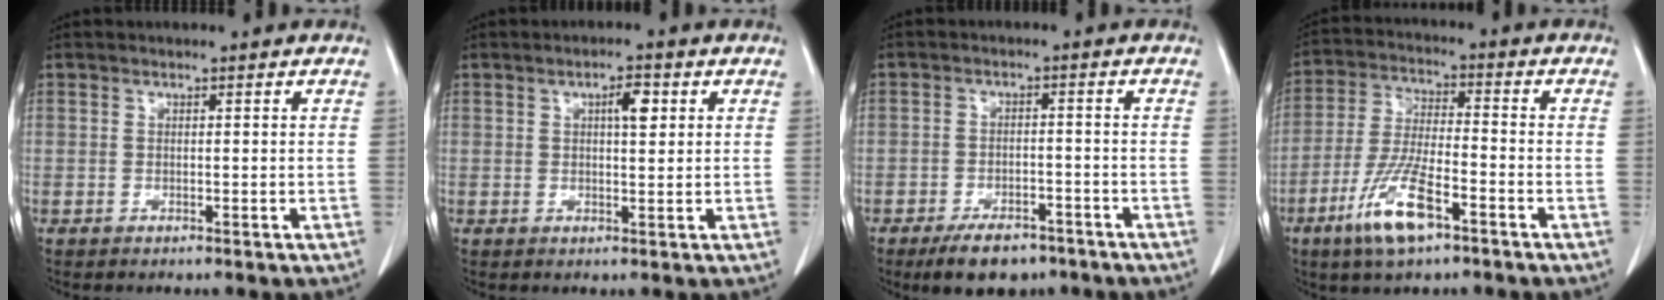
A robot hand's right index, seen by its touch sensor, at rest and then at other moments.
{"total": 3.3, "force": [1.2, 0.9, 2.9], "torque": [-0.048, 0.002, 0.017]}
{"total": 7.0, "force": [-5.2, 3.4, 3.3], "torque": [-0.052, 0.001, -0.080]}
{"total": 10.5, "force": [-5.8, 2.2, 8.5], "torque": [-0.175, -0.015, -0.109]}